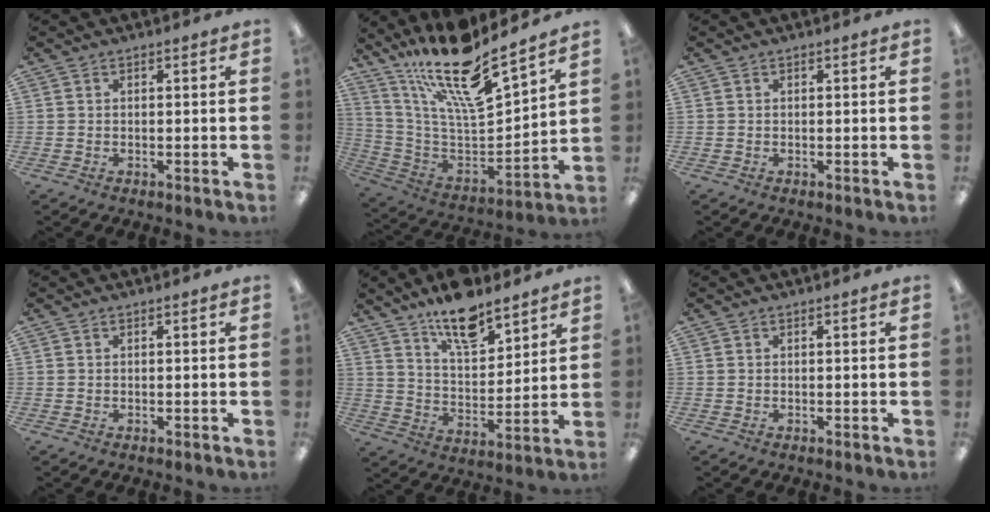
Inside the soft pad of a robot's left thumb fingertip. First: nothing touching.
{"total": 19.0, "force": [15.0, 3.8, 11.0], "torque": [-0.198, -0.123, 0.251]}
{"total": 0.0}
{"total": 0.0}
{"total": 12.9, "force": [10.4, 4.7, 6.2], "torque": [-0.093, -0.065, 0.182]}
{"total": 0.0}